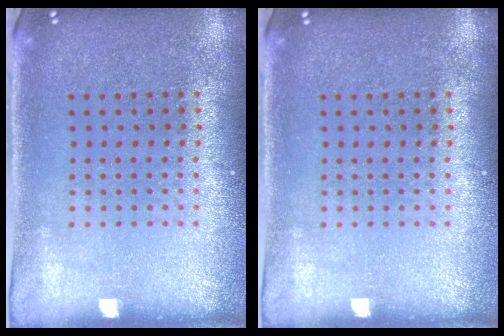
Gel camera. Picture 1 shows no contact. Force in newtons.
{"total": 0.0}